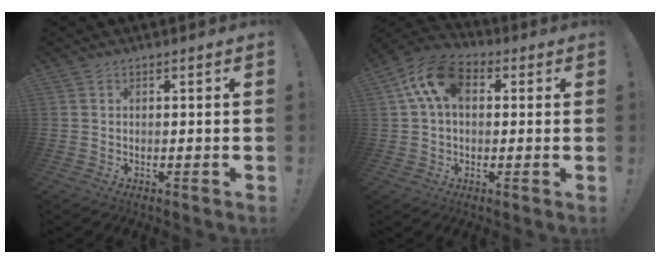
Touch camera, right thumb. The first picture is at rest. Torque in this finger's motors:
{"motor_torque": [1.14, 1.40, 0.25, -0.12, 0.07]}